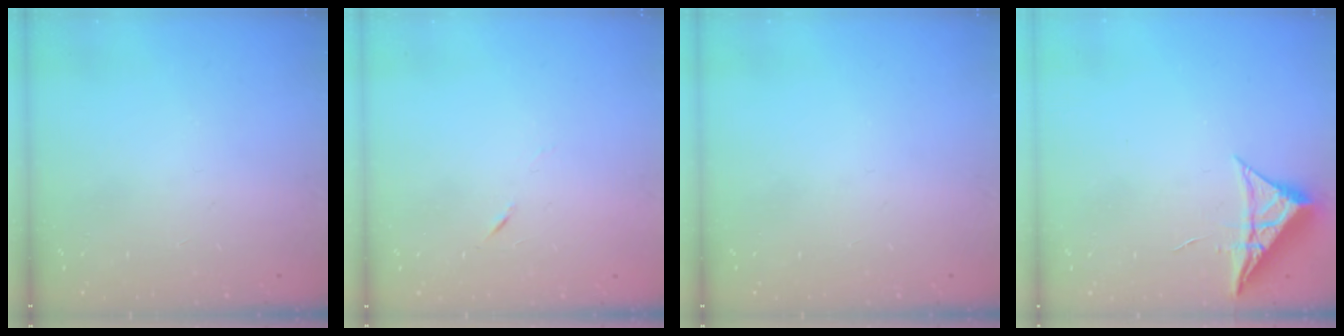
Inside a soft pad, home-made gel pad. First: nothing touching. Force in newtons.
{"total": 3.8, "press": 3.6, "slide": 1.1}
{"total": 0.0}
{"total": 6.6, "press": 6.6, "slide": 0.2}